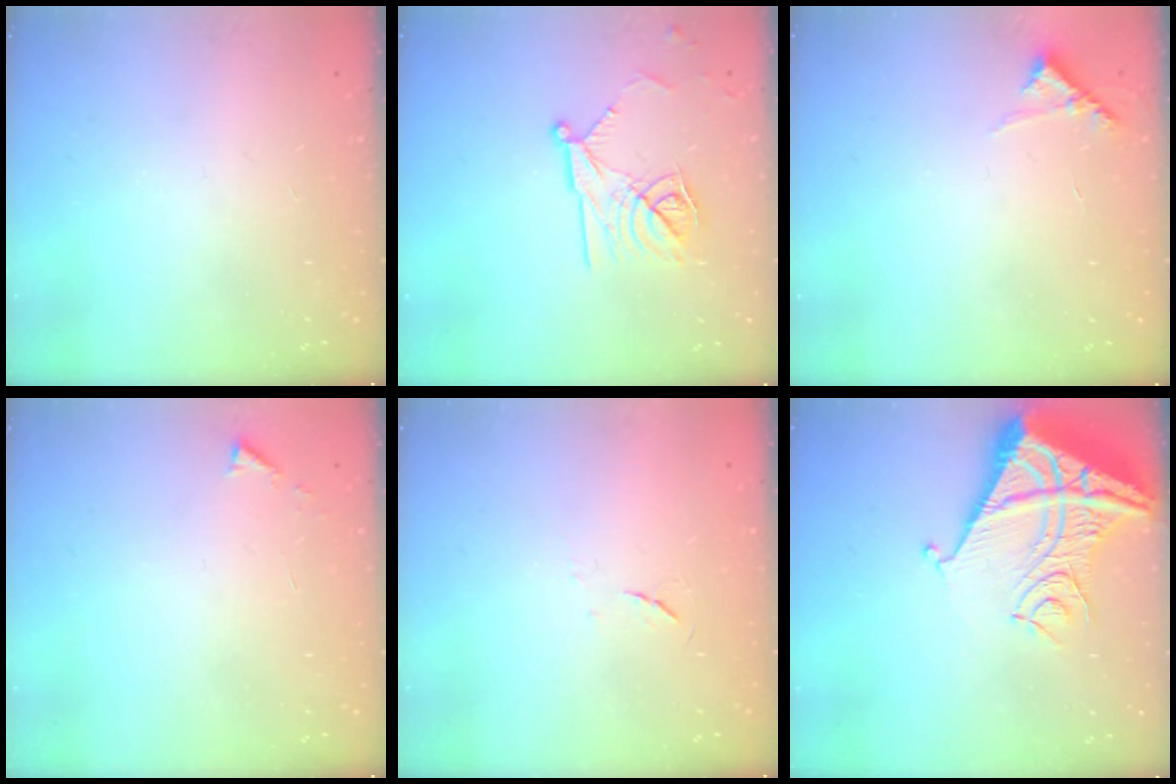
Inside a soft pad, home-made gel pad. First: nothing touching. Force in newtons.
{"total": 13.5, "press": 13.5, "slide": 0.2}
{"total": 5.4, "press": 5.4, "slide": 0.4}
{"total": 2.9, "press": 2.9, "slide": 0.4}
{"total": 3.6, "press": 3.6, "slide": 0.6}
{"total": 15.2, "press": 15.1, "slide": 1.8}